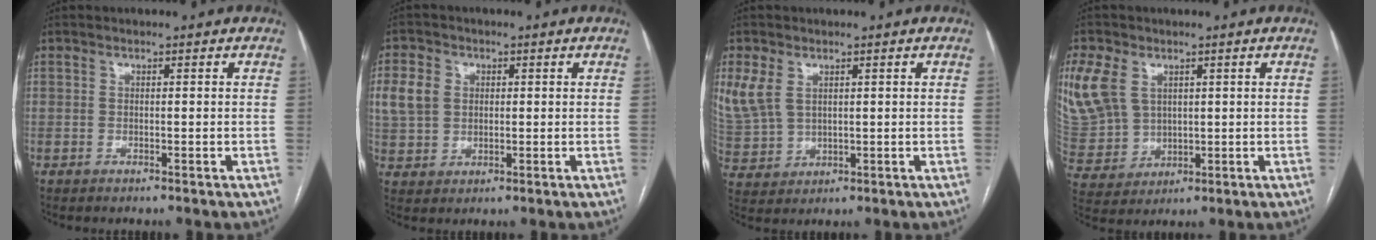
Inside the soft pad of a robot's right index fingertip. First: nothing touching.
{"total": 6.2, "force": [1.4, 5.2, 3.2], "torque": [-0.077, 0.014, 0.030]}
{"total": 8.8, "force": [3.5, 6.2, 5.2], "torque": [-0.139, 0.011, 0.087]}
{"total": 13.1, "force": [4.8, 10.0, 7.1], "torque": [-0.188, 0.014, 0.114]}